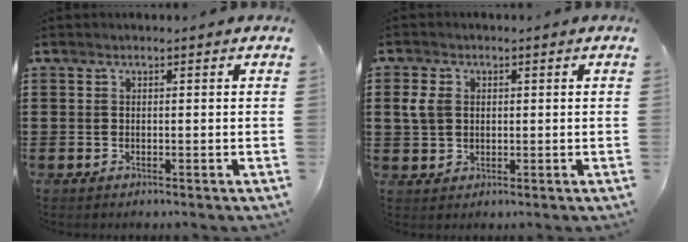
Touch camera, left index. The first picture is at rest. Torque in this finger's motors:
{"motor_torque": [0.20, 0.08, 0.14, 0.06]}